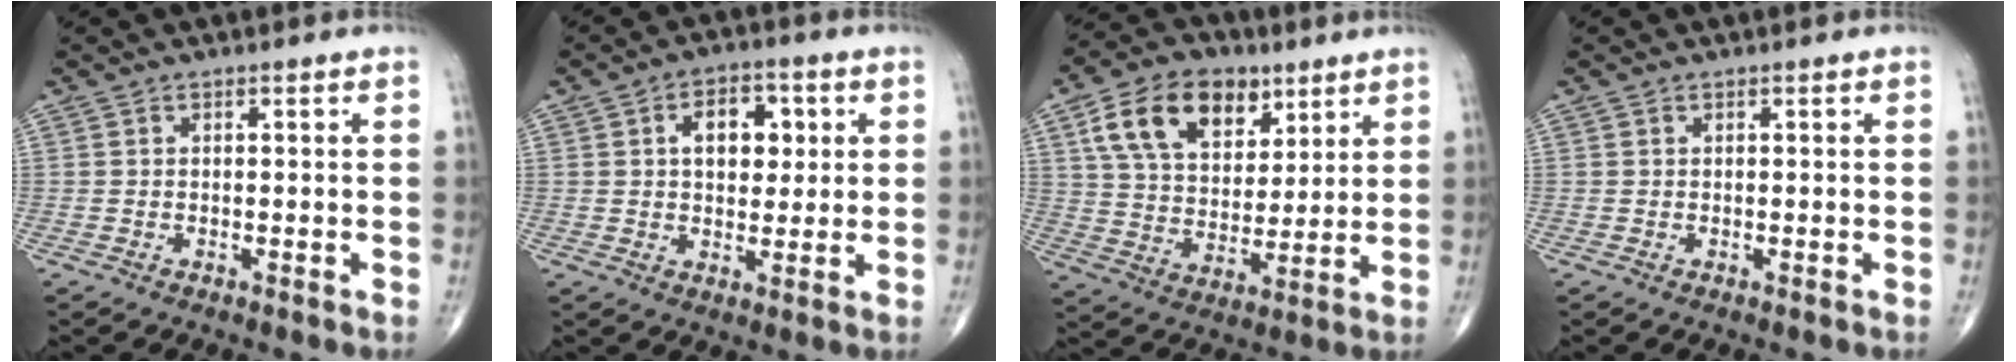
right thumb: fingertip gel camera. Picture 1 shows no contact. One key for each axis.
{"total": 8.7, "fx": 2.0, "fy": 5.6, "fz": 6.4, "tx": -0.058, "ty": 0.002, "tz": 0.029}
{"total": 16.6, "fx": 7.9, "fy": 10.7, "fz": 10.0, "tx": -0.143, "ty": -0.021, "tz": 0.144}
{"total": 0.0}